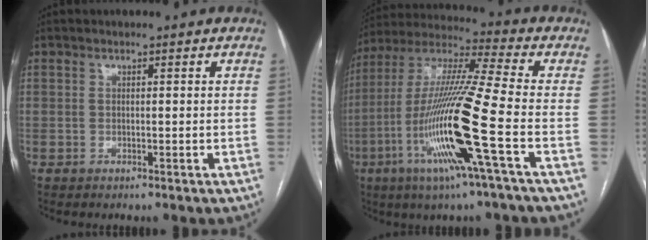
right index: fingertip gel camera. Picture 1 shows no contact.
{"total": 18.5, "force": [-6.0, -0.9, 17.5], "torque": [-0.359, -0.019, -0.125]}